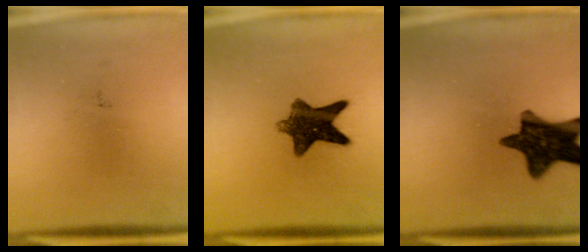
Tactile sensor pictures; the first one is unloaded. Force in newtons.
{"total": 9.5}
{"total": 13.0}